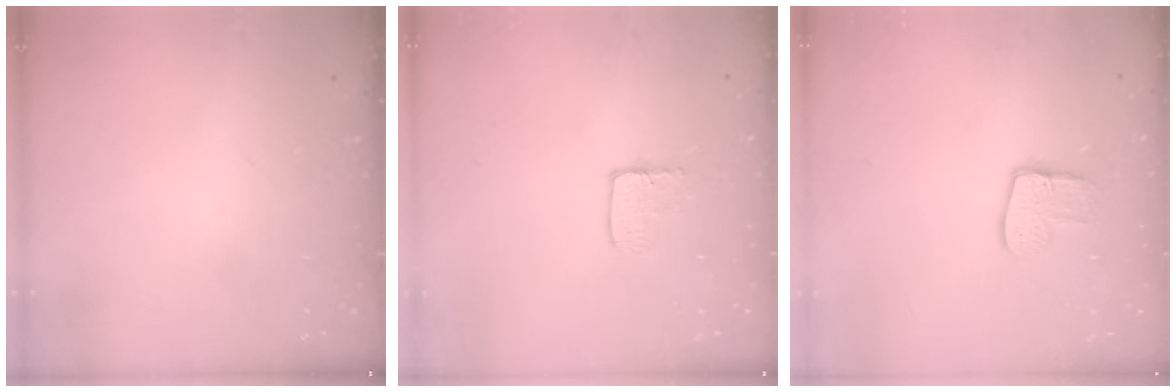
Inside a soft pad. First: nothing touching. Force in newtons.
{"total": 3.3, "press": 3.3, "slide": 0.3}
{"total": 10.0, "press": 9.9, "slide": 0.7}